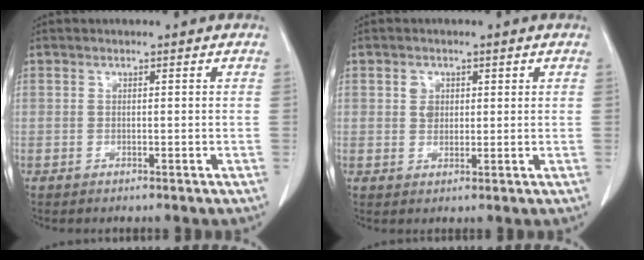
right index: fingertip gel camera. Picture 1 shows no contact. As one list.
[{"total": 2.8, "force": [0.9, 2.3, 1.3], "torque": [-0.023, 0.004, 0.018]}]